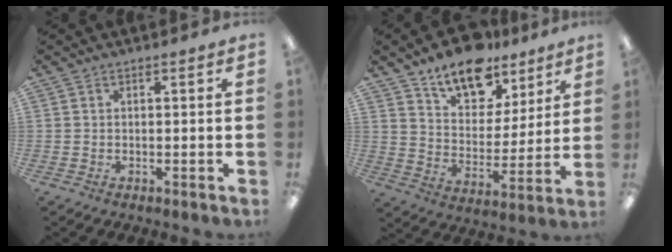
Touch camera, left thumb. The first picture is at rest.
{"total": 13.6, "force": [10.6, 7.0, 4.9], "torque": [-0.074, -0.072, 0.194]}